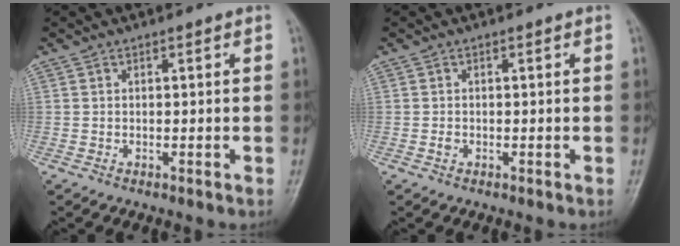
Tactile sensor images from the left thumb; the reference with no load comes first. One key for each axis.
{"total": 0.7, "fx": -0.2, "fy": 0.6, "fz": 0.4, "tx": -0.005, "ty": 0.001, "tz": -0.005}